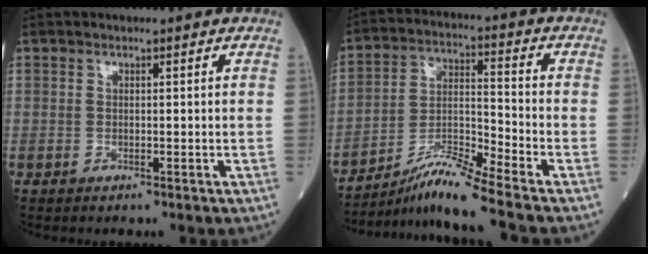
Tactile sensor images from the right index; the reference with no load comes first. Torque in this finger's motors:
{"motor_torque": [-0.29, -0.36, 0.18, 0.04]}